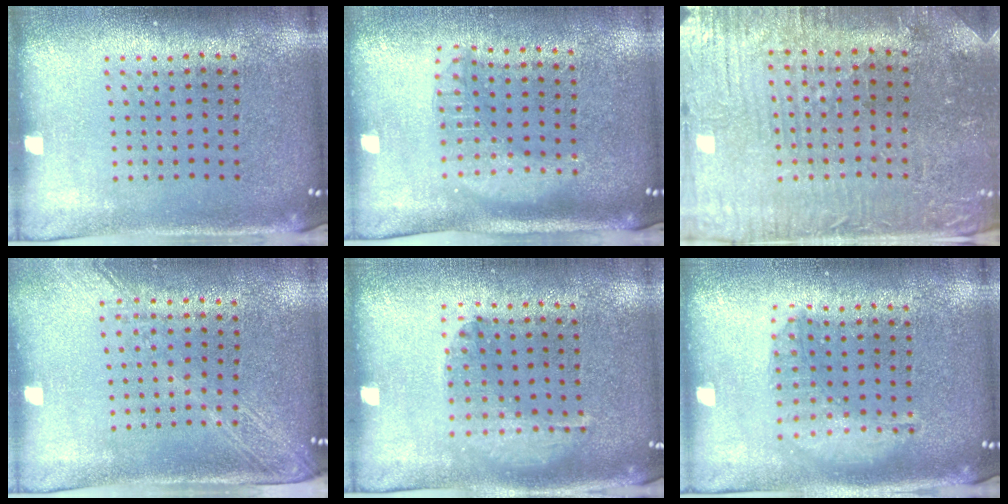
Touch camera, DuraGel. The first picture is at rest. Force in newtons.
{"total": 1.8, "press": 1.6, "slide": 1.0}
{"total": 2.0, "press": 1.9, "slide": 0.4}
{"total": 2.0, "press": 1.7, "slide": 1.1}
{"total": 1.0, "press": 1.0, "slide": 0.1}
{"total": 1.3, "press": 1.3, "slide": 0.4}